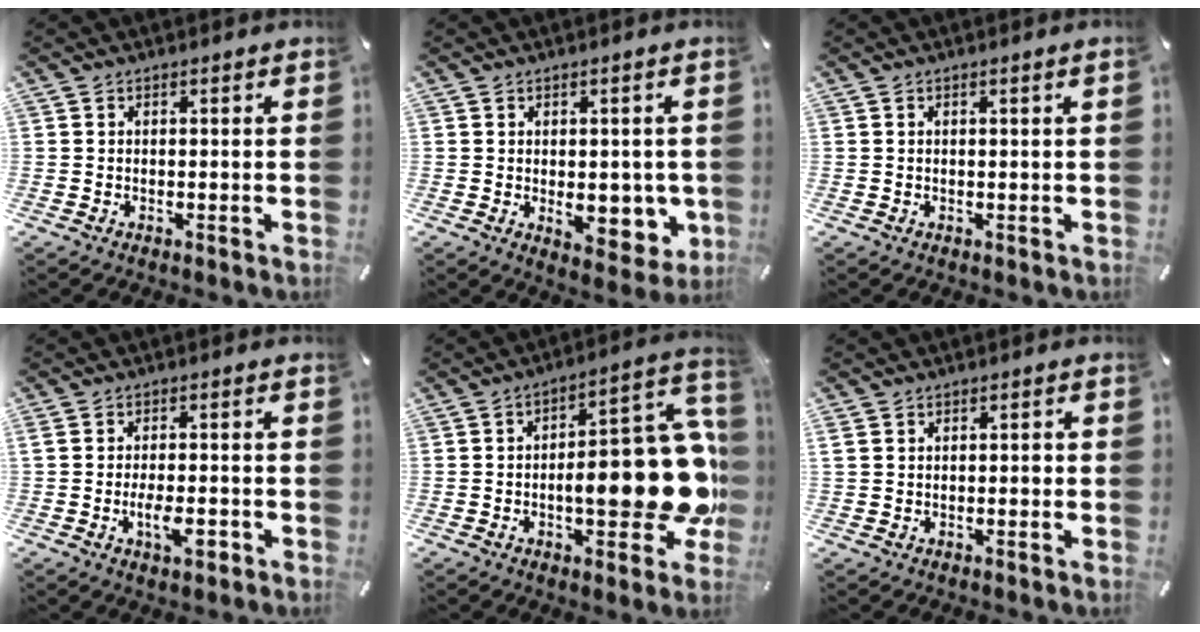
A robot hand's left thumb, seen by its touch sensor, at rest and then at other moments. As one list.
[{"total": 9.3, "force": [-1.3, 5.1, 7.6], "torque": [-0.081, -0.007, -0.014]}, {"total": 1.2, "force": [0.2, -0.1, 1.1], "torque": [-0.020, -0.004, 0.004]}, {"total": 6.1, "force": [-2.0, 2.4, 5.2], "torque": [-0.095, 0.002, -0.032]}, {"total": 23.4, "force": [-3.4, 8.9, 21.4], "torque": [-0.273, -0.004, -0.038]}, {"total": 1.8, "force": [-0.1, 1.2, 1.4], "torque": [-0.026, 0.004, -0.003]}]